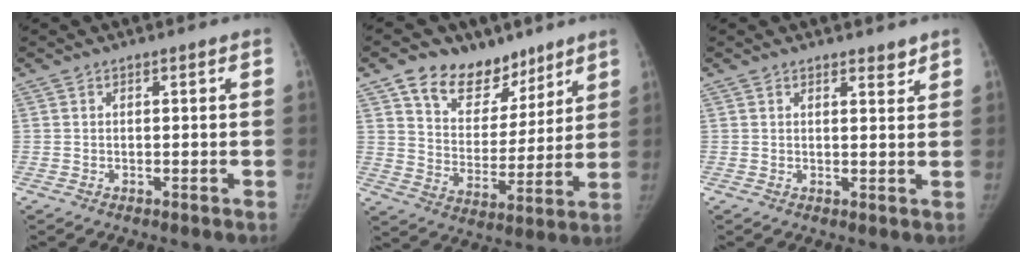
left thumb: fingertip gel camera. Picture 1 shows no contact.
{"total": 15.3, "force": [10.3, 9.9, 5.6], "torque": [-0.036, -0.053, 0.177]}
{"total": 2.0, "force": [1.7, 0.6, 0.7], "torque": [0.000, -0.013, 0.023]}